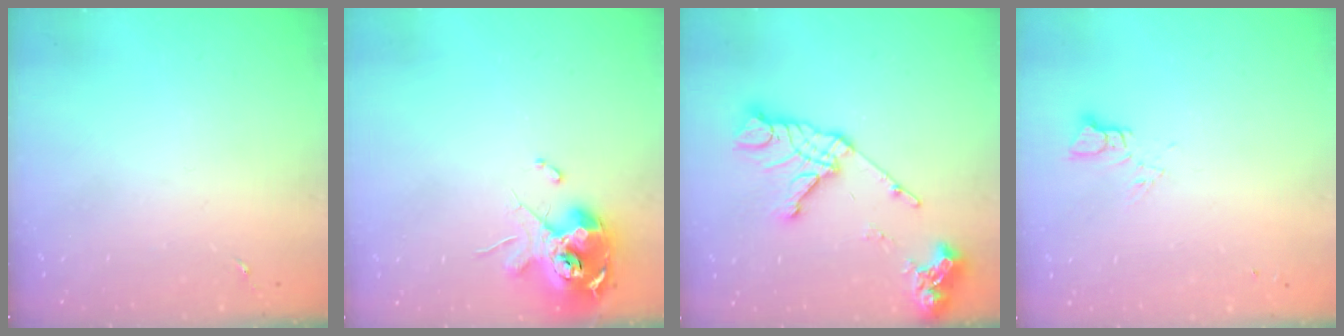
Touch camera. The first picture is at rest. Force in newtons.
{"total": 13.2, "press": 13.1, "slide": 1.8}
{"total": 17.0, "press": 16.9, "slide": 1.8}
{"total": 3.4, "press": 3.4, "slide": 0.2}